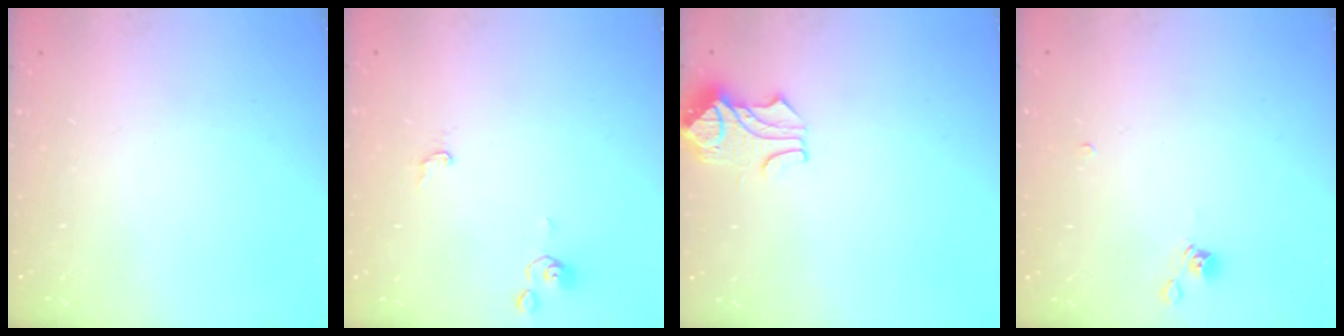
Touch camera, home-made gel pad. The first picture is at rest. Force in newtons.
{"total": 2.2, "press": 2.2, "slide": 0.3}
{"total": 1.0, "press": 0.2, "slide": 1.0}
{"total": 2.7, "press": 2.7, "slide": 0.6}